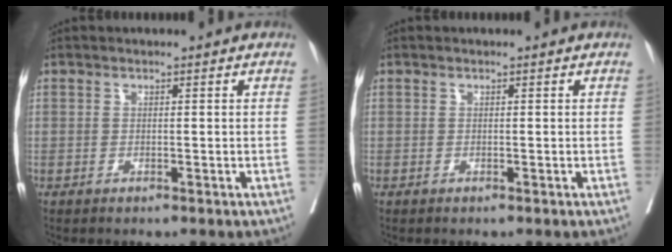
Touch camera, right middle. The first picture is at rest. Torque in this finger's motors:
{"motor_torque": [0.04, -0.60, 0.08, 0.00]}